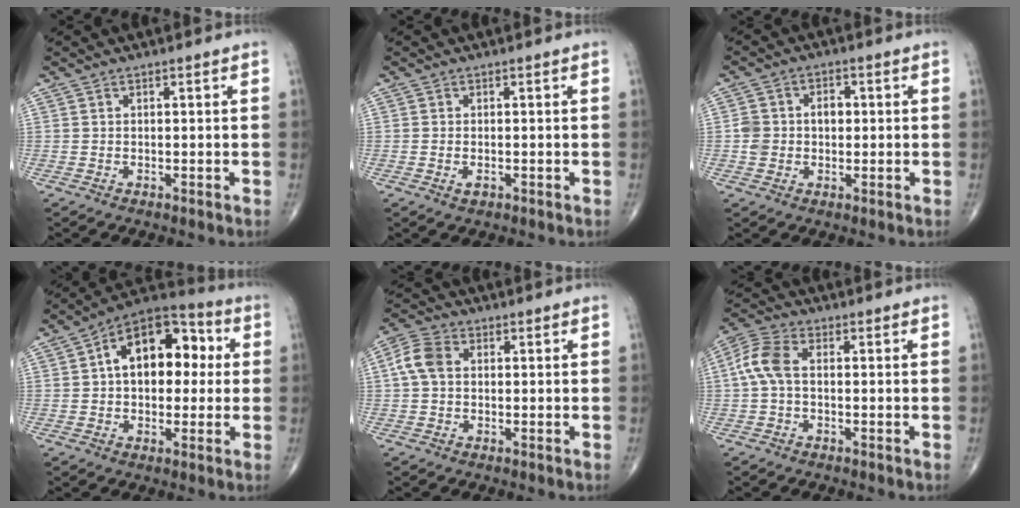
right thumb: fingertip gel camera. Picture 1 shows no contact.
{"total": 1.3, "force": [-0.5, 0.7, 1.0], "torque": [-0.017, -0.002, -0.008]}
{"total": 5.7, "force": [0.2, 4.7, 3.3], "torque": [-0.040, 0.016, 0.002]}
{"total": 16.5, "force": [2.7, 10.3, 12.7], "torque": [-0.151, 0.034, 0.030]}
{"total": 5.6, "force": [0.7, 4.0, 3.9], "torque": [-0.086, 0.018, 0.006]}
{"total": 6.4, "force": [0.1, 3.6, 5.3], "torque": [-0.123, 0.020, -0.007]}